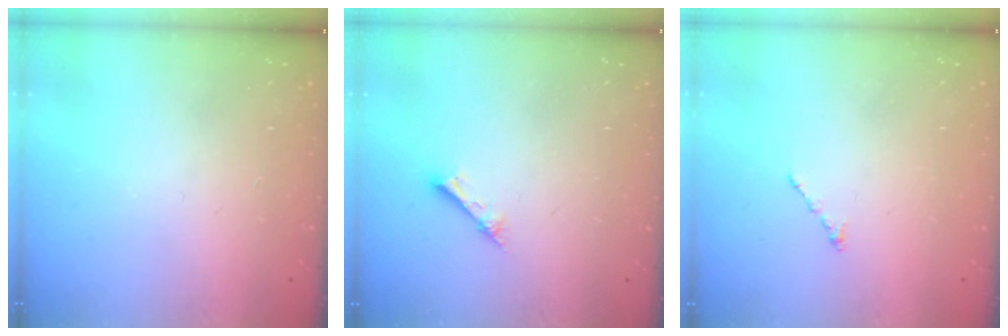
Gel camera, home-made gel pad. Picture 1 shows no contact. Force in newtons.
{"total": 1.6, "press": 1.6, "slide": 0.2}
{"total": 0.0}